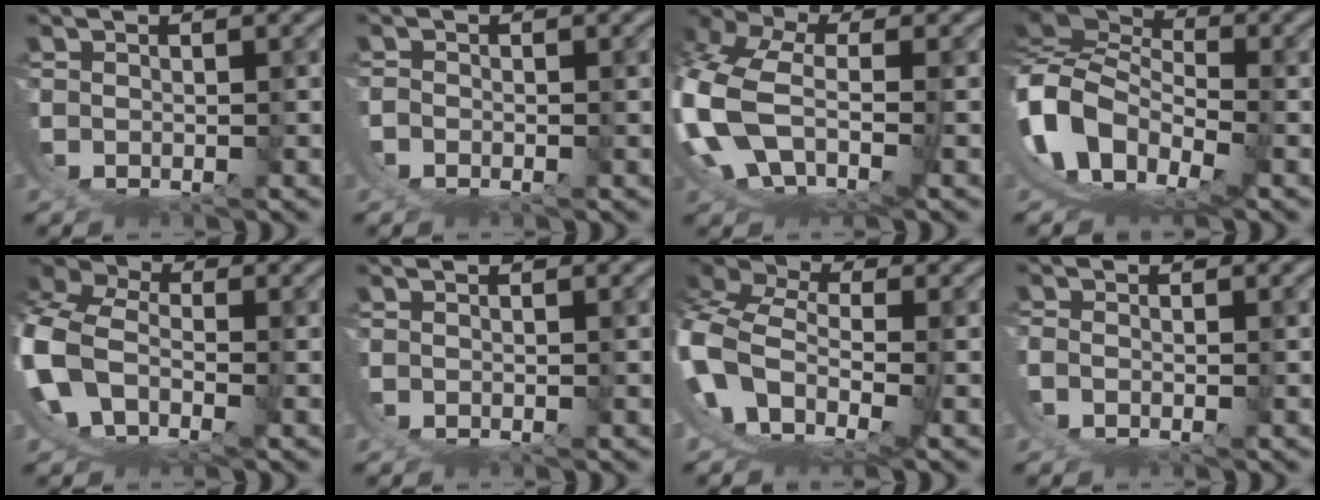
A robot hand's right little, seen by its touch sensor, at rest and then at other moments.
{"total": 0.9, "force": [-0.8, -0.3, 0.2], "torque": [0.004, 0.001, -0.018]}
{"total": 8.9, "force": [-1.4, 6.1, 6.4], "torque": [-0.192, -0.042, -0.011]}
{"total": 14.9, "force": [-1.9, 11.9, 8.9], "torque": [-0.230, -0.055, -0.029]}
{"total": 11.0, "force": [-1.1, 8.6, 6.7], "torque": [-0.172, -0.018, -0.029]}
{"total": 0.0}
{"total": 10.5, "force": [-1.0, 7.8, 6.9], "torque": [-0.174, -0.037, -0.015]}
{"total": 1.3, "force": [-0.5, -0.8, 0.9], "torque": [-0.012, -0.005, -0.008]}